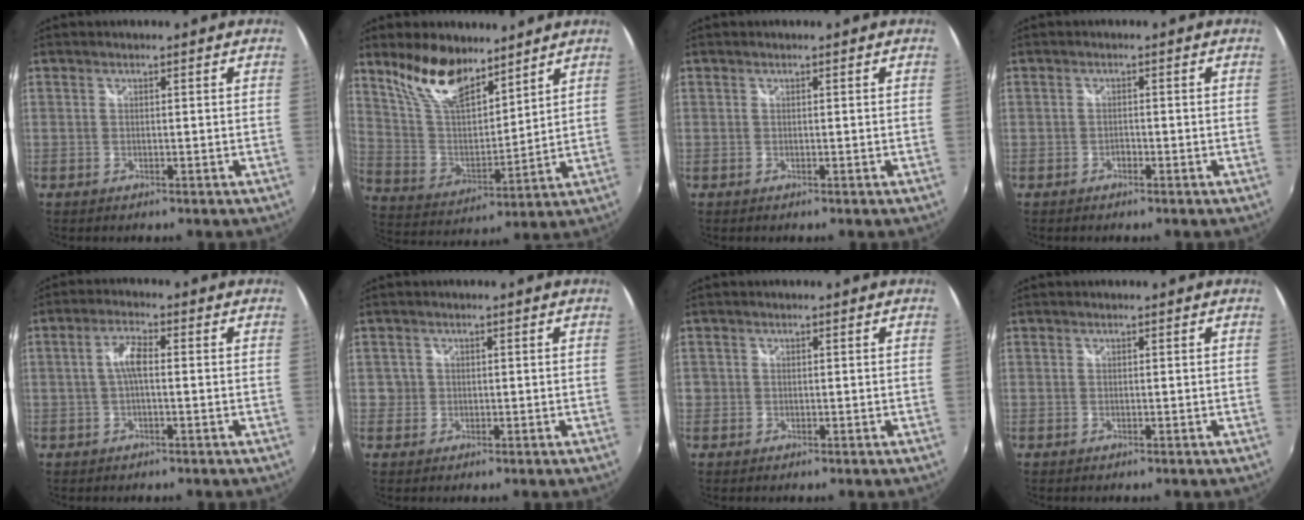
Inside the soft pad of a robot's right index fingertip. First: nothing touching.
{"total": 14.3, "force": [10.5, 5.8, 7.8], "torque": [-0.156, 0.011, 0.209]}
{"total": 0.0}
{"total": 0.9, "force": [-0.7, 0.6, 0.3], "torque": [-0.007, 0.000, -0.013]}
{"total": 3.7, "force": [-0.2, 1.0, 3.6], "torque": [-0.072, 0.009, -0.004]}
{"total": 2.0, "force": [-0.1, 2.0, 0.1], "torque": [-0.001, 0.000, -0.004]}
{"total": 1.4, "force": [-0.3, 1.4, 0.3], "torque": [-0.006, -0.002, -0.008]}
{"total": 0.0}